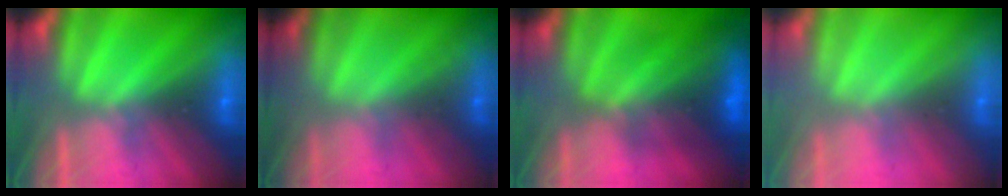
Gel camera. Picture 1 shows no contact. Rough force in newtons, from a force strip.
{"total": 1.7}
{"total": 7.2}
{"total": 3.2}